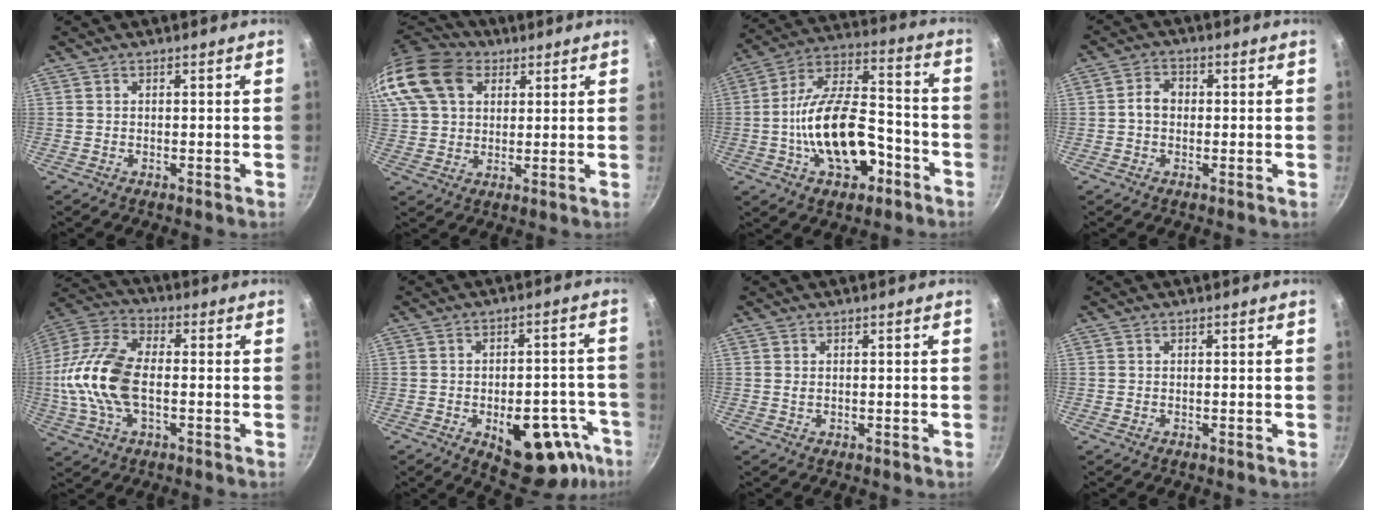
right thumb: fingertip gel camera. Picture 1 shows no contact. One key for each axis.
{"total": 20.8, "fx": 8.4, "fy": 15.2, "fz": 11.4, "tx": -0.260, "ty": 0.030, "tz": 0.150}
{"total": 19.7, "fx": -6.2, "fy": 10.7, "fz": 15.3, "tx": -0.240, "ty": 0.060, "tz": -0.104}
{"total": 3.8, "fx": -0.1, "fy": 3.0, "fz": 2.3, "tx": -0.027, "ty": 0.014, "tz": -0.008}
{"total": 17.1, "fx": -1.5, "fy": 9.3, "fz": 14.3, "tx": -0.280, "ty": 0.032, "tz": -0.043}
{"total": 17.6, "fx": -7.4, "fy": 9.7, "fz": 12.7, "tx": -0.095, "ty": 0.031, "tz": -0.086}
{"total": 0.6, "fx": 0.1, "fy": 0.4, "fz": 0.4, "tx": -0.008, "ty": 0.001, "tz": 0.002}
{"total": 0.0}